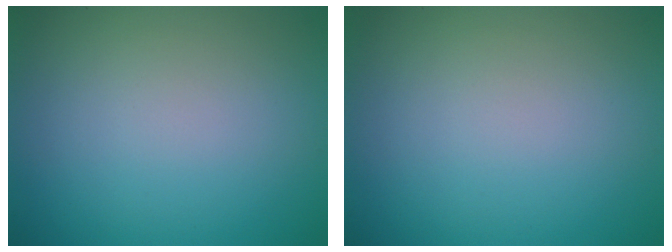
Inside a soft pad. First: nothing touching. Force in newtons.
{"total": 0.0}